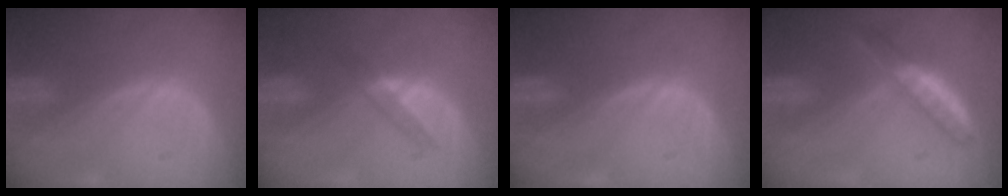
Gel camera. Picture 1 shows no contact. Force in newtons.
{"total": 2.6, "press": 2.4, "slide": 1.0}
{"total": 0.0}
{"total": 4.7, "press": 4.4, "slide": 1.4}